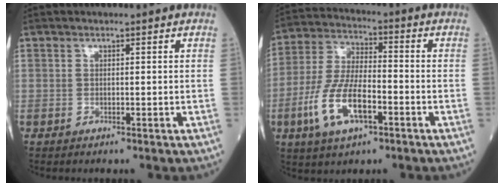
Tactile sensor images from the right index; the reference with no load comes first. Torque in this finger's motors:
{"motor_torque": [1.58, -0.56, 0.94, 0.21]}